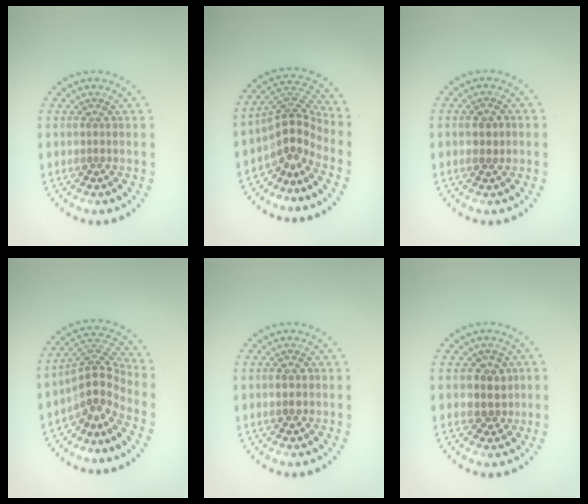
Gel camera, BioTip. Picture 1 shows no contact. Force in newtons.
{"total": 3.8, "press": 2.7, "slide": 2.7}
{"total": 1.2, "press": 1.2, "slide": 0.0}
{"total": 4.0, "press": 2.8, "slide": 2.9}
{"total": 1.7, "press": 1.6, "slide": 0.3}
{"total": 2.5, "press": 2.2, "slide": 1.1}